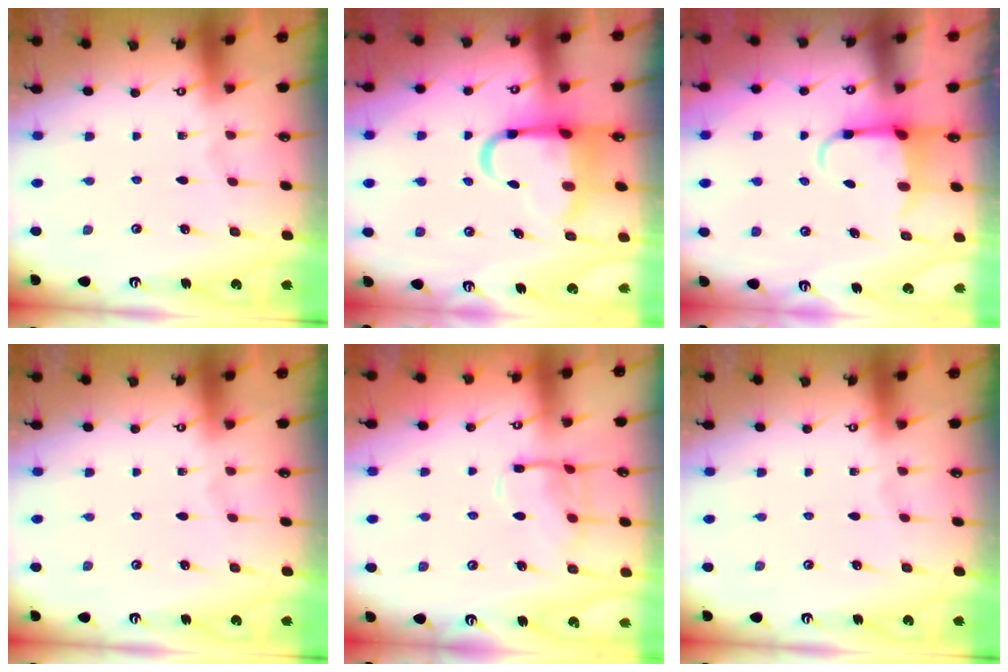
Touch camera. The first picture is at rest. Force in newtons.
{"total": 10.7, "press": 10.3, "slide": 2.7}
{"total": 4.4, "press": 4.3, "slide": 1.1}
{"total": 0.0}
{"total": 11.1, "press": 11.0, "slide": 1.0}
{"total": 0.0}